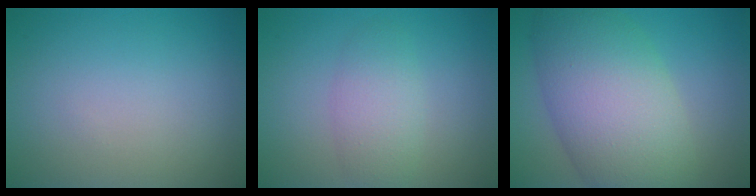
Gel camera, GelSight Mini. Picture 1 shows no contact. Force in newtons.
{"total": 2.9, "press": 2.9, "slide": 0.1}
{"total": 10.4, "press": 10.4, "slide": 0.2}